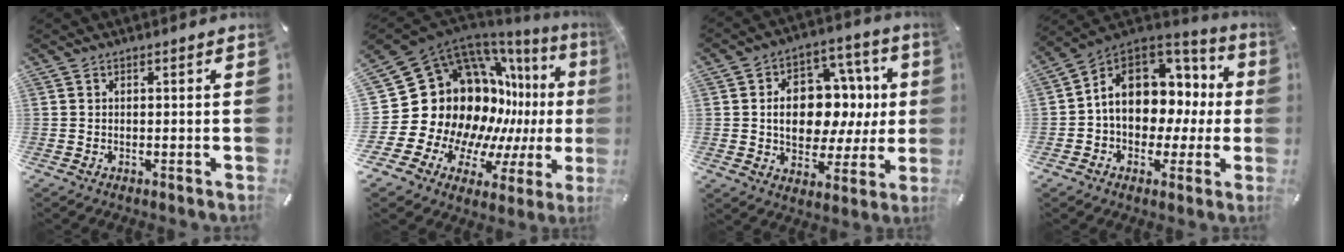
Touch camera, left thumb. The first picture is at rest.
{"total": 23.1, "force": [3.0, 18.8, 13.1], "torque": [-0.183, -0.112, 0.121]}
{"total": 15.2, "force": [1.0, 11.6, 9.8], "torque": [-0.147, -0.002, 0.029]}
{"total": 12.9, "force": [2.1, 10.3, 7.4], "torque": [-0.115, -0.014, 0.044]}